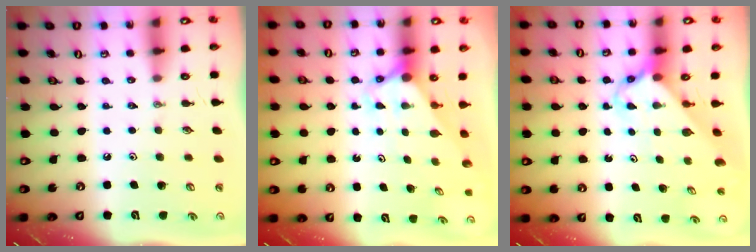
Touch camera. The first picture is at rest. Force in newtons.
{"total": 2.7, "press": 2.7, "slide": 0.0}
{"total": 2.8, "press": 2.8, "slide": 0.2}